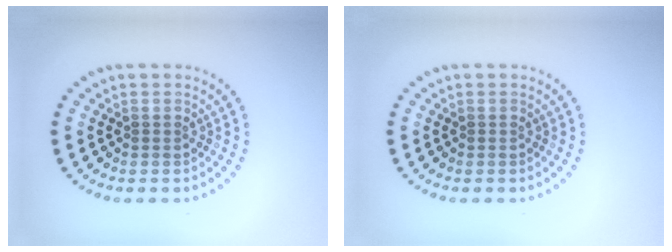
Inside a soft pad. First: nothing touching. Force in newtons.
{"total": 0.0}